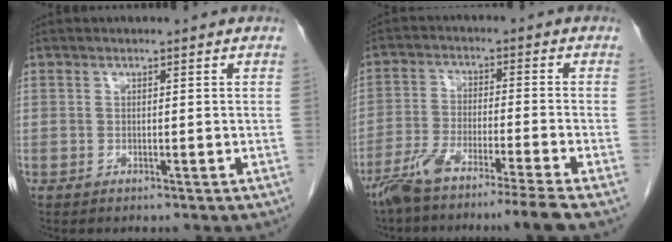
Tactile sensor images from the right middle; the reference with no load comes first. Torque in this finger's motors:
{"motor_torque": [1.14, -1.00, 0.47, 0.13]}